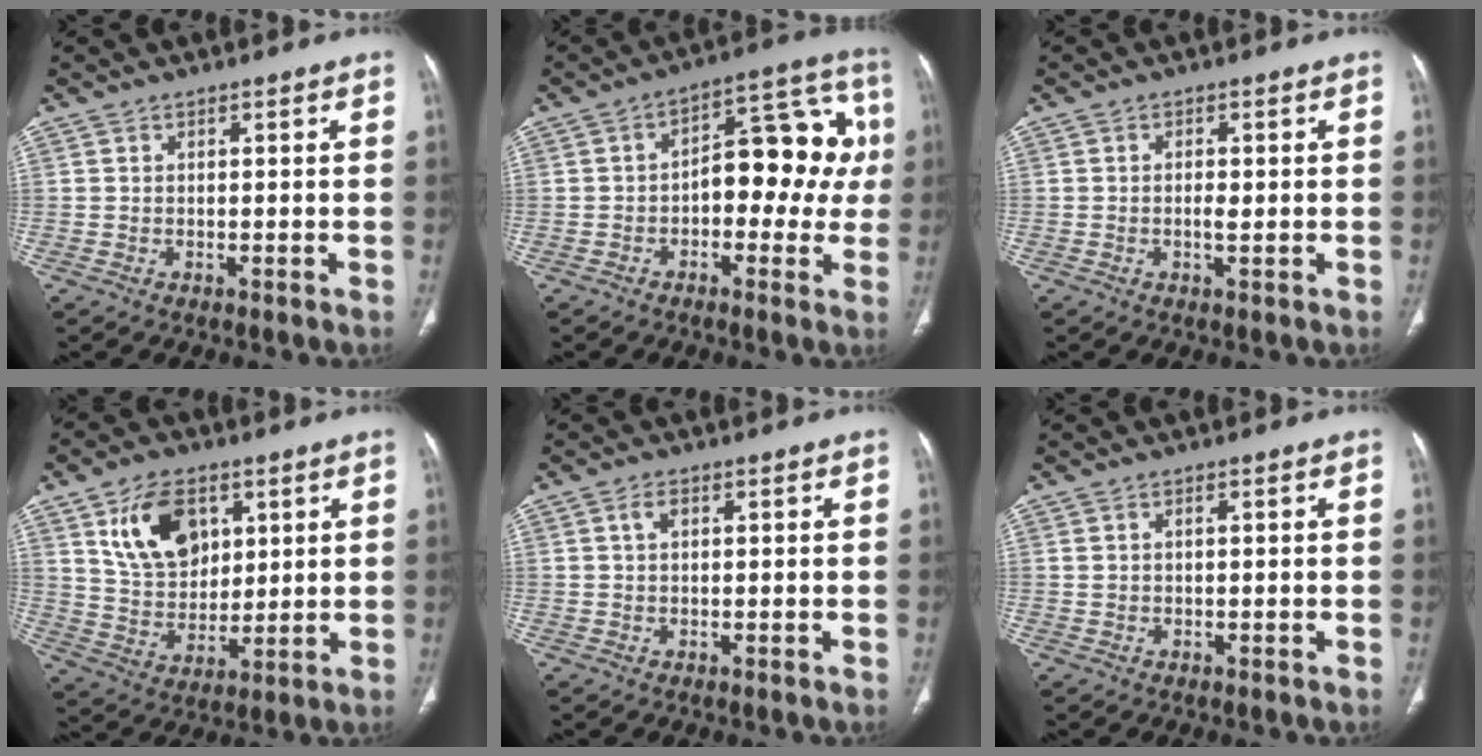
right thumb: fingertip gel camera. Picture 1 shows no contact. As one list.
[{"total": 15.8, "force": [-0.2, 8.7, 13.1], "torque": [-0.119, 0.048, -0.010]}, {"total": 1.9, "force": [-0.2, 0.8, 1.7], "torque": [-0.032, 0.000, -0.004]}, {"total": 13.3, "force": [5.7, 8.8, 8.2], "torque": [-0.110, -0.026, 0.114]}, {"total": 1.8, "force": [0.7, 1.0, 1.3], "torque": [-0.023, 0.007, 0.012]}, {"total": 0.8, "force": [0.3, 0.4, 0.6], "torque": [-0.014, 0.006, 0.010]}]